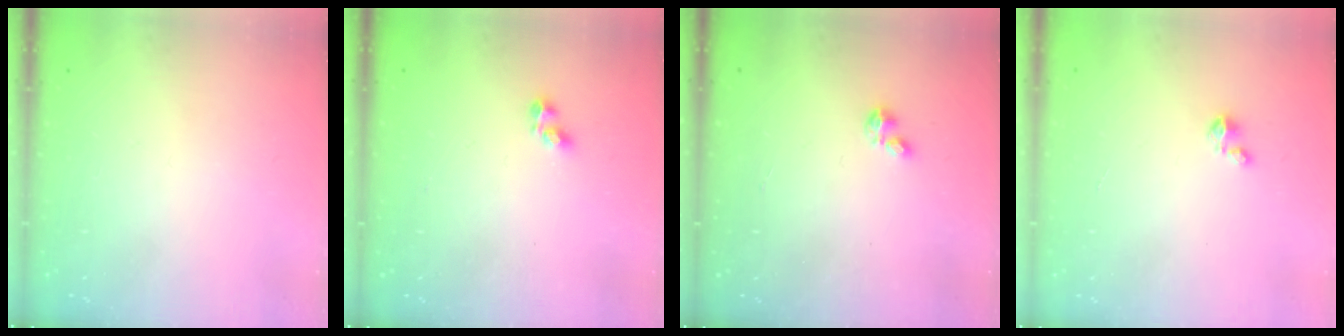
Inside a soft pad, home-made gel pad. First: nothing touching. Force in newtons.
{"total": 2.4, "press": 2.3, "slide": 0.4}
{"total": 0.7, "press": 0.6, "slide": 0.2}
{"total": 1.8, "press": 1.8, "slide": 0.1}